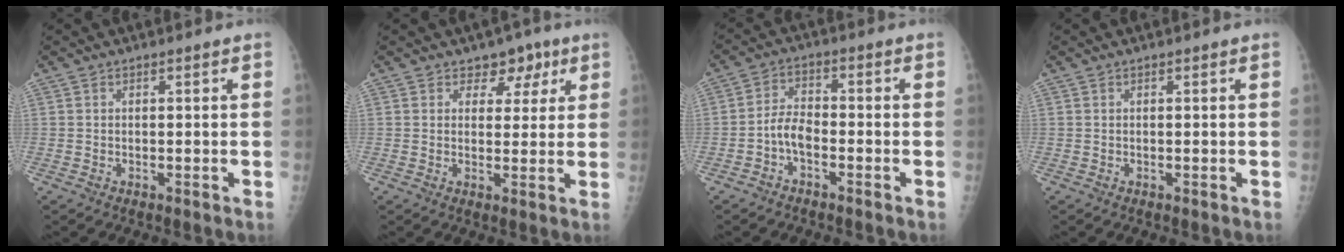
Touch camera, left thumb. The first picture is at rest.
{"total": 4.9, "force": [2.8, 3.7, 1.7], "torque": [0.013, -0.009, 0.036]}
{"total": 4.5, "force": [-2.2, 2.4, 3.2], "torque": [-0.052, 0.024, -0.049]}
{"total": 0.0}